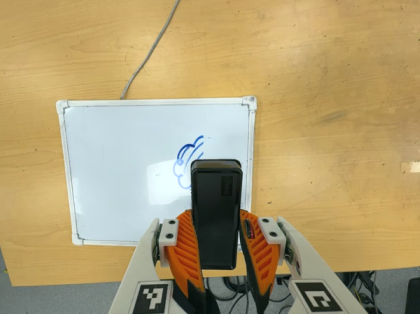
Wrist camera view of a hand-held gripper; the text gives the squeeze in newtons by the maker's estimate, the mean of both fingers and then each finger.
{"total": 8.6, "left": 6.1, "right": 11.2}